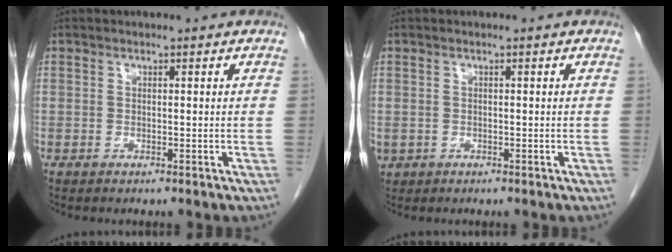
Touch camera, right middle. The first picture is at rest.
{"total": 1.3, "force": [-0.3, 1.2, 0.4], "torque": [-0.012, 0.002, 0.004]}